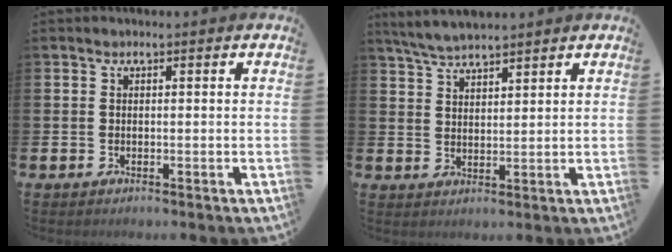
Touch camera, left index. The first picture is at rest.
{"total": 4.7, "force": [4.5, 0.4, 1.2], "torque": [-0.040, -0.012, 0.085]}